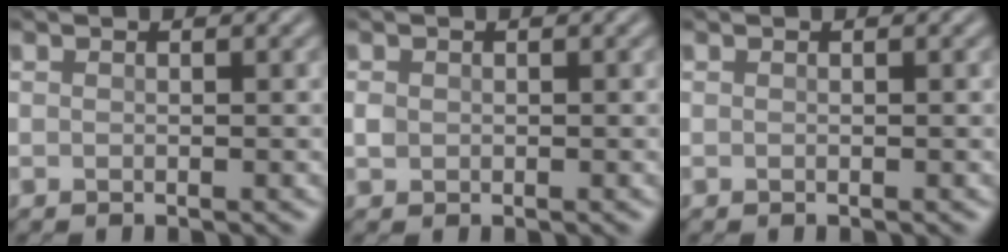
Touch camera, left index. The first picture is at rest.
{"total": 0.8, "force": [0.0, 0.8, 0.3], "torque": [-0.007, 0.000, -0.001]}
{"total": 0.0}